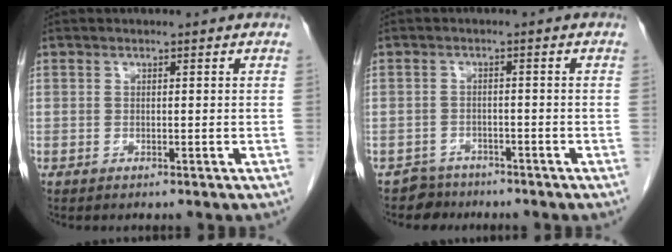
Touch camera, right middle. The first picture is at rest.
{"total": 3.0, "force": [-2.4, 1.5, -1.0], "torque": [0.014, 0.006, -0.042]}